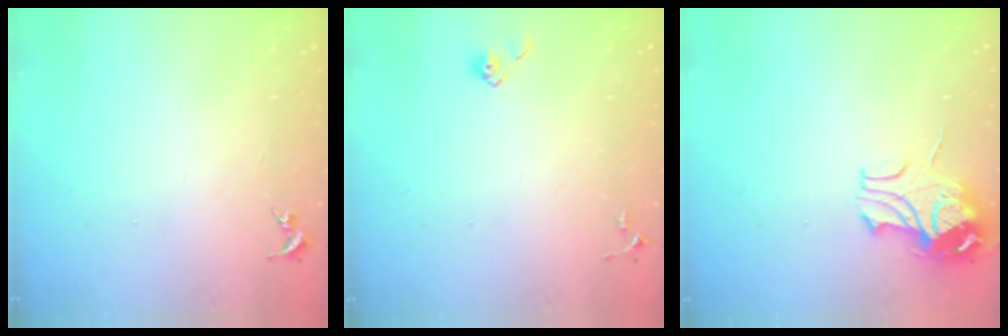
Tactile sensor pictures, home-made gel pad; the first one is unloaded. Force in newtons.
{"total": 4.0, "press": 4.0, "slide": 0.4}
{"total": 9.6, "press": 9.6, "slide": 1.1}